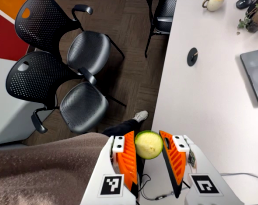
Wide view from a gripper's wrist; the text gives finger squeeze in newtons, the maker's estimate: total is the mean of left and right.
{"total": 10.3, "left": 10.1, "right": 10.6}